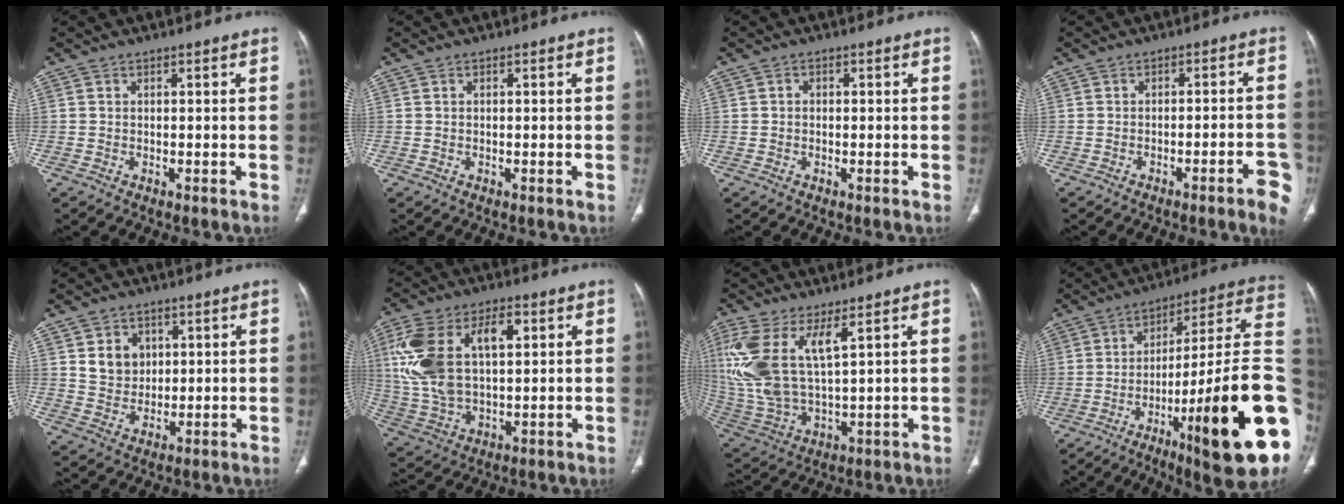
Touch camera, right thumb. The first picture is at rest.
{"total": 0.0}
{"total": 0.9, "force": [-0.1, 0.8, 0.5], "torque": [0.002, 0.002, -0.004]}
{"total": 6.2, "force": [-3.3, 0.7, 5.2], "torque": [-0.065, 0.019, -0.038]}
{"total": 6.2, "force": [2.0, 5.2, 2.8], "torque": [-0.022, -0.012, 0.043]}
{"total": 18.0, "force": [4.3, 10.0, 14.3], "torque": [-0.287, 0.009, 0.084]}
{"total": 15.6, "force": [6.2, 6.4, 12.8], "torque": [-0.293, -0.019, 0.138]}
{"total": 30.3, "force": [-8.6, 5.1, 28.6], "torque": [-0.348, 0.032, -0.130]}